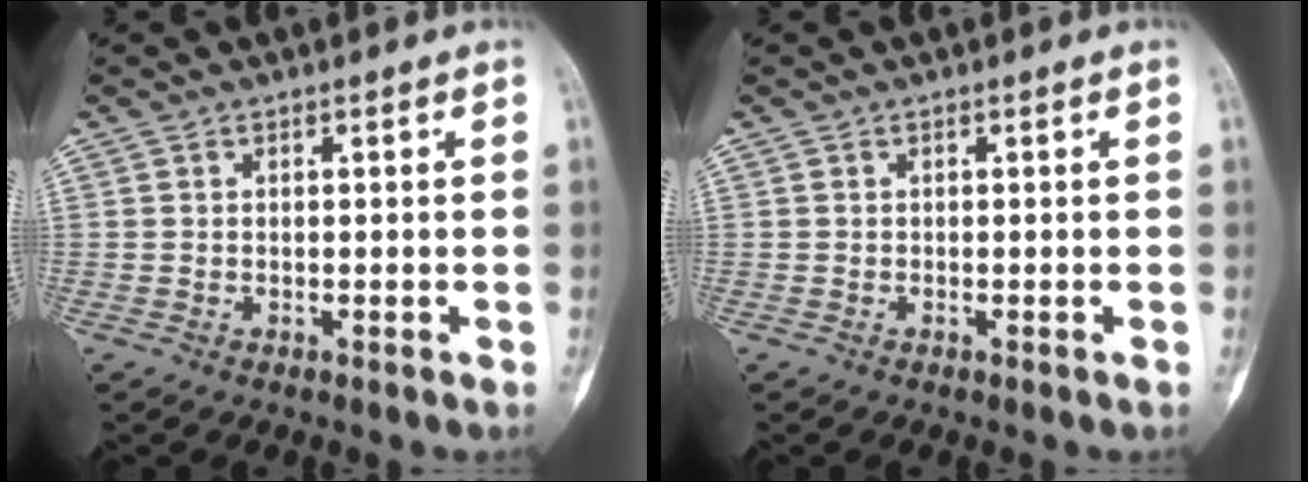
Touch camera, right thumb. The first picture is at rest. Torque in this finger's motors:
{"motor_torque": [0.00, 0.00, 0.00, 0.00, 0.00]}